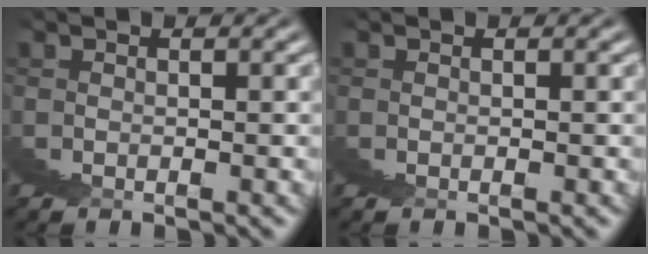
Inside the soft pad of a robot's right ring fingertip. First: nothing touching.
{"total": 0.0}